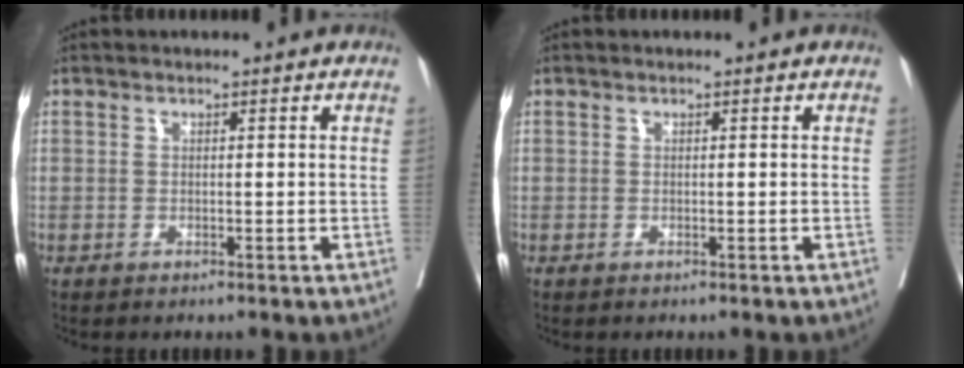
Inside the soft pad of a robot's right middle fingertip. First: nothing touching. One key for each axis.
{"total": 0.0}